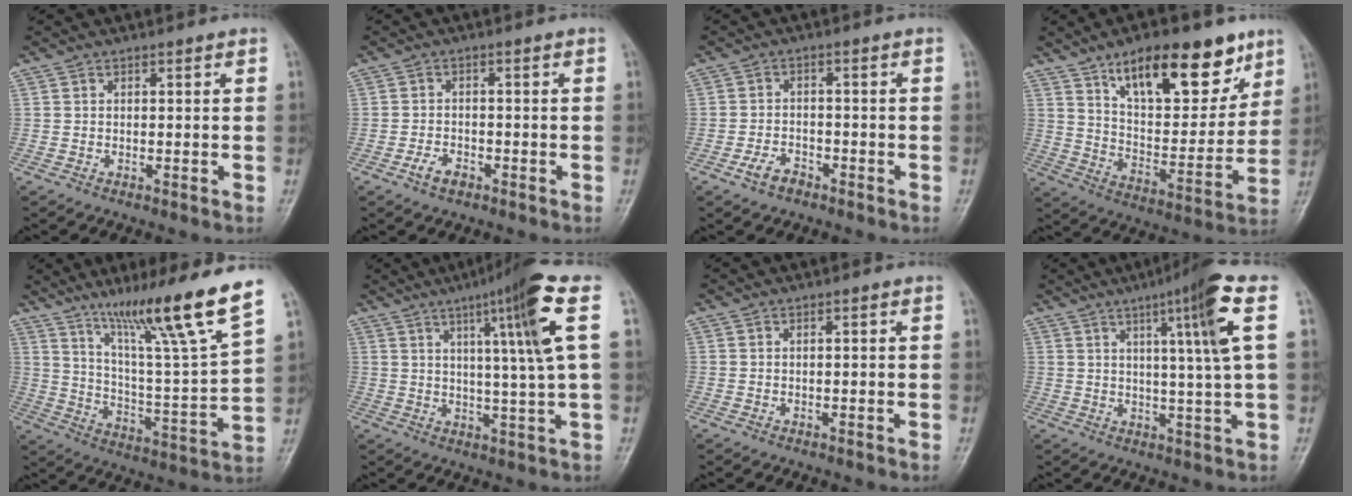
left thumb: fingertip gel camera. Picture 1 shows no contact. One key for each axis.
{"total": 3.1, "fx": -1.9, "fy": 1.8, "fz": 1.8, "tx": -0.033, "ty": 0.013, "tz": -0.032}
{"total": 3.8, "fx": -2.5, "fy": 2.1, "fz": 1.9, "tx": -0.034, "ty": 0.018, "tz": -0.043}
{"total": 20.4, "fx": 12.4, "fy": 8.8, "fz": 13.7, "tx": -0.156, "ty": -0.057, "tz": 0.205}
{"total": 19.3, "fx": 12.8, "fy": 0.0, "fz": 14.4, "tx": -0.209, "ty": -0.071, "tz": 0.209}
{"total": 13.2, "fx": 4.5, "fy": -0.7, "fz": 12.4, "tx": -0.194, "ty": -0.007, "tz": 0.067}
{"total": 0.8, "fx": -0.1, "fy": 0.2, "fz": 0.7, "tx": -0.013, "ty": 0.004, "tz": 0.000}
{"total": 11.1, "fx": 3.7, "fy": -0.8, "fz": 10.4, "tx": -0.165, "ty": -0.007, "tz": 0.056}